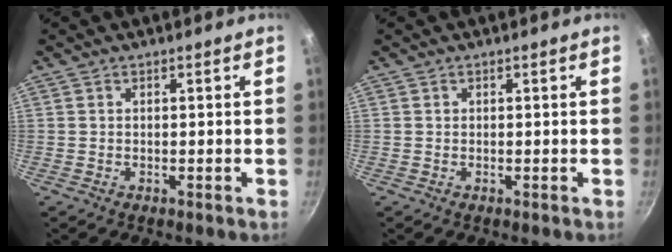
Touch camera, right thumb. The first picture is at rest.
{"total": 0.0}